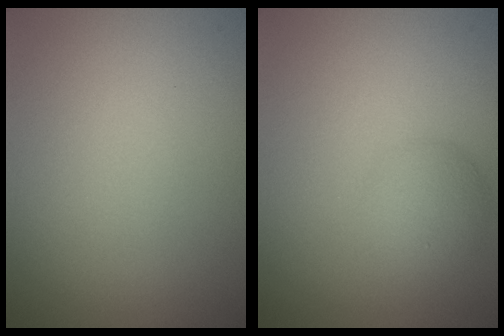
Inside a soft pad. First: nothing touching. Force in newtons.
{"total": 2.4, "press": 2.4, "slide": 0.1}